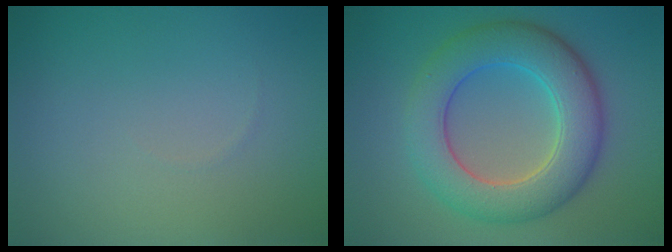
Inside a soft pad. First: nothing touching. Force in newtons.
{"total": 7.6, "press": 7.6, "slide": 0.5}